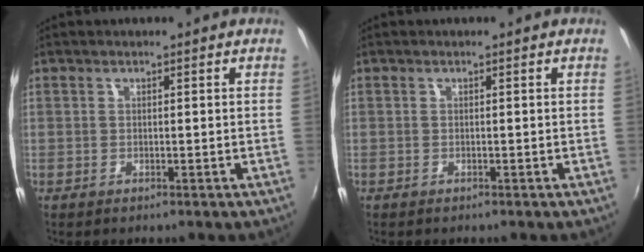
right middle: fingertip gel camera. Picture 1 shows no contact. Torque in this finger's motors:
{"motor_torque": [0.93, -1.21, 0.11, 0.06]}